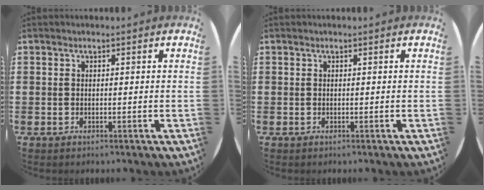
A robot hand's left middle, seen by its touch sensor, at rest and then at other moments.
{"total": 0.0}